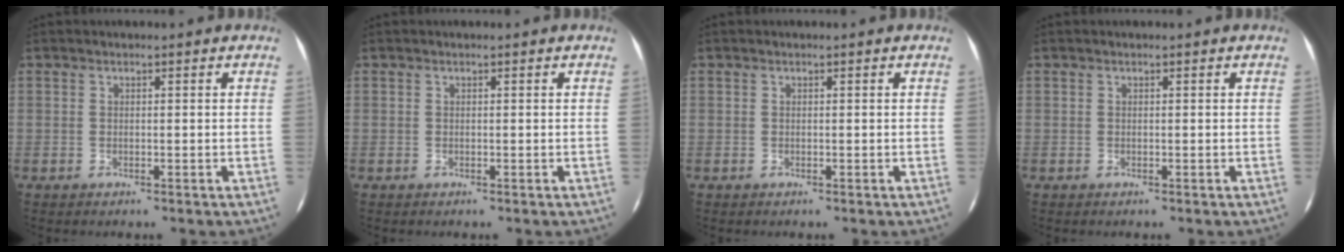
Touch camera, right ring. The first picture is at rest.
{"total": 0.0}
{"total": 0.0}
{"total": 0.0}